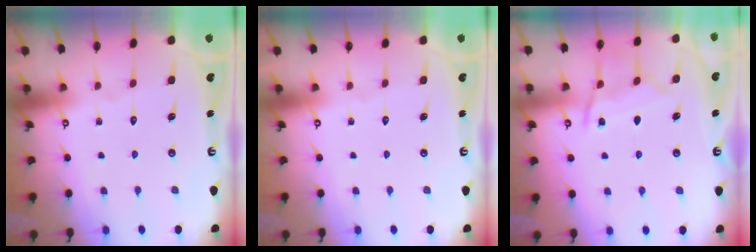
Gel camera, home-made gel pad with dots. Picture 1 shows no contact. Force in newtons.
{"total": 0.0}
{"total": 9.7, "press": 9.6, "slide": 1.0}